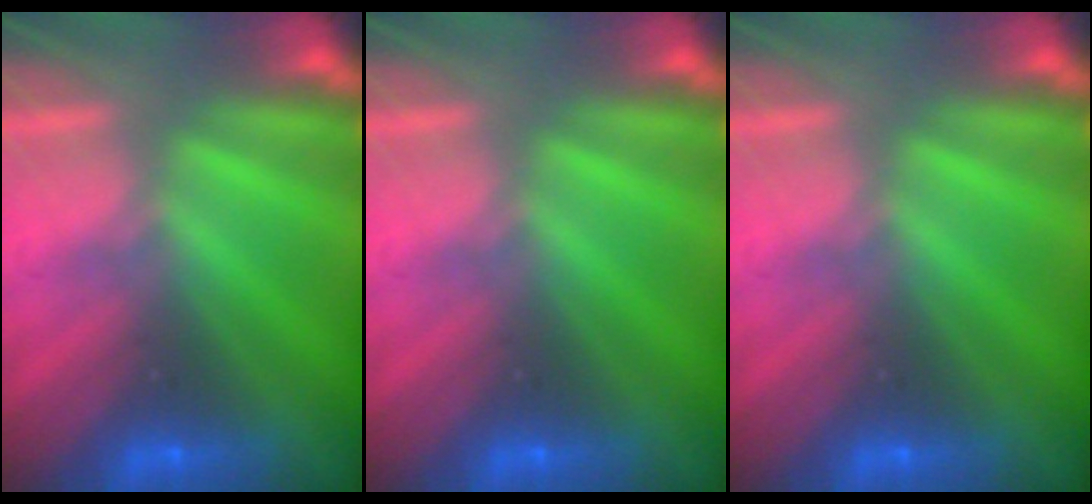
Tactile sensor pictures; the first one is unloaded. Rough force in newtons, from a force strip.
{"total": 0.0}
{"total": 0.0}